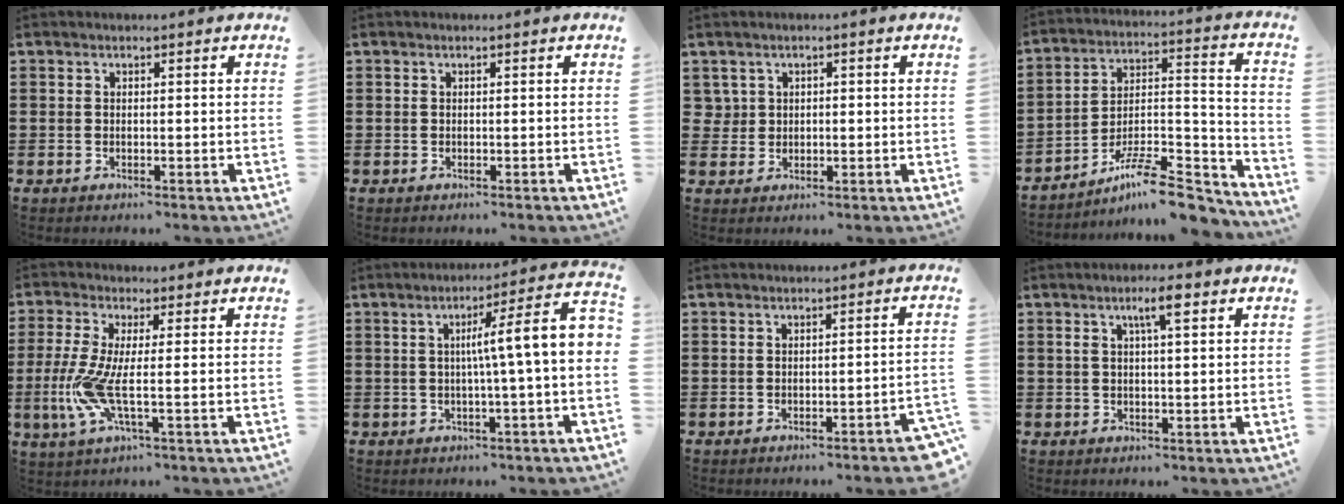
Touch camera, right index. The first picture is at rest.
{"total": 0.0}
{"total": 1.9, "force": [0.6, 1.8, 0.4], "torque": [-0.016, 0.009, 0.009]}
{"total": 10.8, "force": [-8.6, 2.3, 6.1], "torque": [-0.095, 0.019, -0.166]}
{"total": 7.7, "force": [-1.0, 1.3, 7.5], "torque": [-0.183, -0.028, -0.024]}
{"total": 7.8, "force": [0.2, -0.1, 7.8], "torque": [-0.129, -0.019, -0.006]}
{"total": 1.8, "force": [-1.6, 0.1, 0.9], "torque": [-0.017, 0.000, -0.033]}
{"total": 4.2, "force": [1.8, 0.7, 3.7], "torque": [-0.069, 0.005, 0.026]}